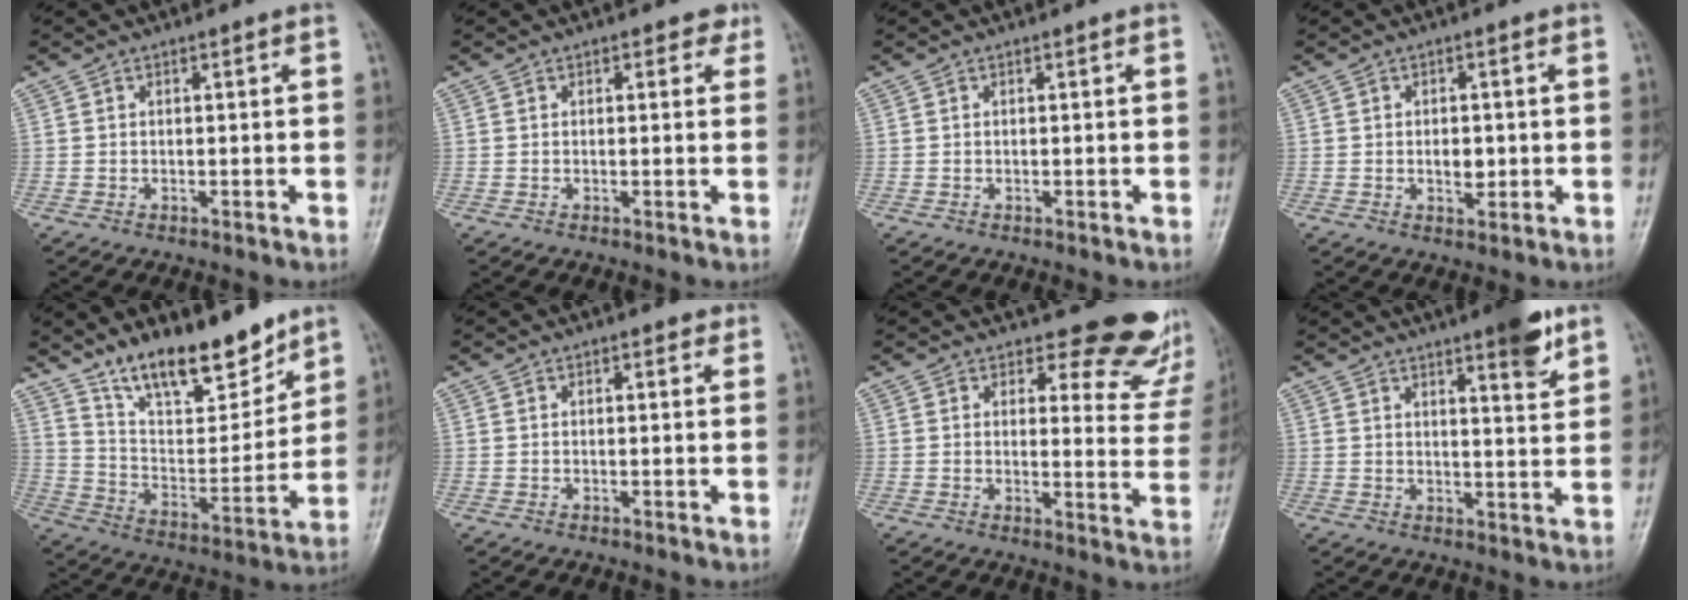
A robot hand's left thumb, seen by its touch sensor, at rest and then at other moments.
{"total": 1.9, "force": [1.1, 1.3, 0.8], "torque": [0.010, -0.002, 0.007]}
{"total": 0.0}
{"total": 3.5, "force": [-0.2, 2.2, 2.7], "torque": [-0.031, -0.001, -0.002]}
{"total": 17.1, "force": [13.1, 6.0, 9.2], "torque": [-0.103, -0.088, 0.232]}
{"total": 1.1, "force": [0.7, 0.6, 0.6], "torque": [0.001, -0.002, 0.004]}
{"total": 13.8, "force": [11.9, 5.3, 4.5], "torque": [0.004, -0.092, 0.119]}
{"total": 7.8, "force": [4.9, 1.6, 5.8], "torque": [-0.071, -0.028, 0.066]}